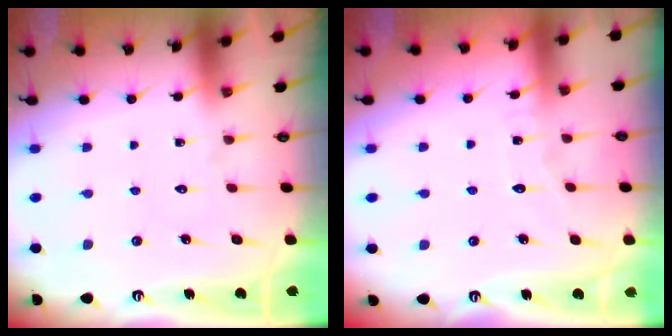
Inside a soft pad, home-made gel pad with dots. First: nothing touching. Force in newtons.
{"total": 3.8, "press": 3.8, "slide": 0.1}